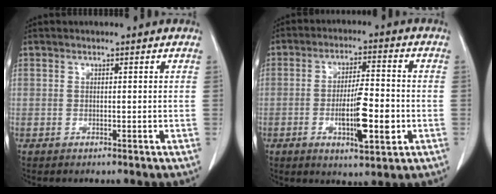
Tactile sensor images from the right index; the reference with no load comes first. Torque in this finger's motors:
{"motor_torque": [1.50, -0.64, 0.73, 0.17]}